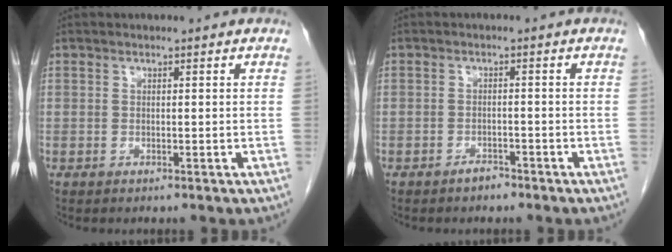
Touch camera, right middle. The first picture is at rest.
{"total": 1.6, "force": [-1.4, 0.6, 0.6], "torque": [-0.014, 0.000, -0.021]}